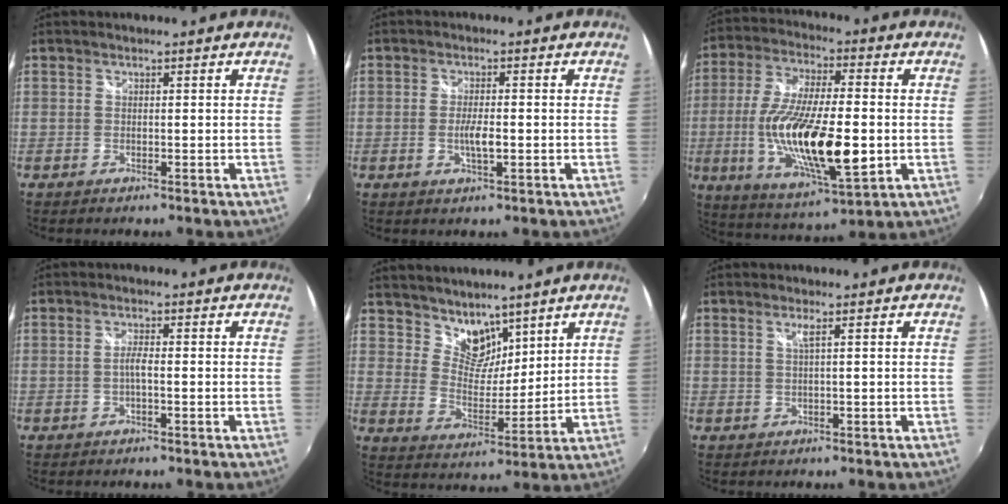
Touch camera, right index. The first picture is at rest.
{"total": 3.3, "force": [-0.8, 0.8, 3.1], "torque": [-0.058, -0.005, -0.014]}
{"total": 20.4, "force": [-3.1, 6.3, 19.2], "torque": [-0.376, -0.023, -0.048]}
{"total": 1.8, "force": [-0.5, 0.2, 1.7], "torque": [-0.033, 0.002, -0.011]}
{"total": 8.2, "force": [6.4, 4.4, 2.4], "torque": [-0.028, 0.000, 0.120]}
{"total": 1.3, "force": [0.5, -0.4, 1.2], "torque": [-0.021, -0.002, 0.007]}